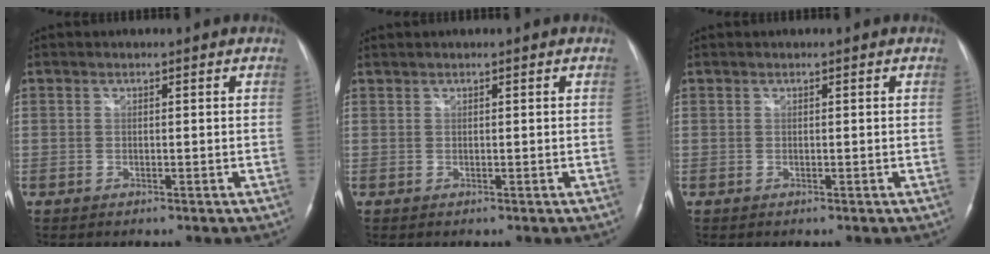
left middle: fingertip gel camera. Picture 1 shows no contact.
{"total": 0.6, "force": [0.6, -0.1, 0.1], "torque": [-0.008, 0.011, 0.018]}
{"total": 0.0}